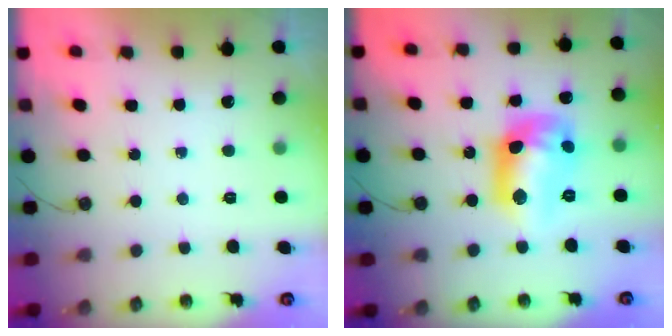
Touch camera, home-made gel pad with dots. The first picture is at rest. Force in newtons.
{"total": 14.3, "press": 14.2, "slide": 0.9}